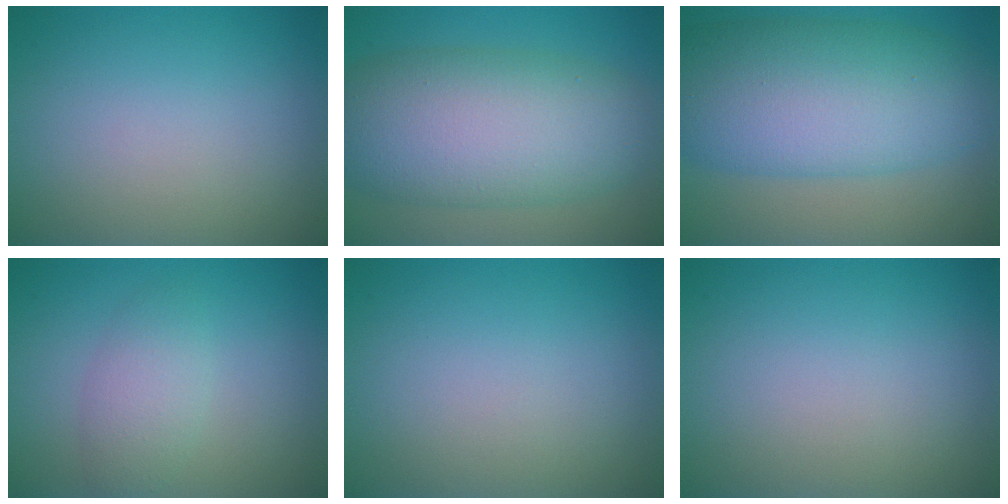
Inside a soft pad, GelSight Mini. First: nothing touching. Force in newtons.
{"total": 10.9, "press": 10.9, "slide": 0.1}
{"total": 11.5, "press": 11.5, "slide": 0.2}
{"total": 2.7, "press": 2.7, "slide": 0.1}
{"total": 0.0}
{"total": 0.0}